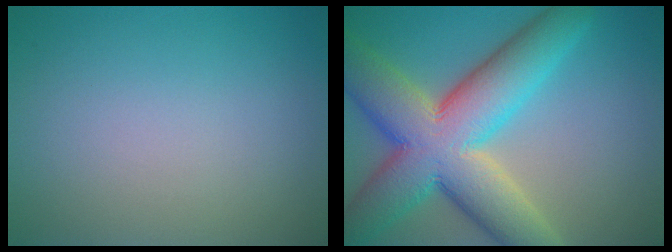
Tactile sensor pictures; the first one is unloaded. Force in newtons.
{"total": 13.0, "press": 13.0, "slide": 0.8}